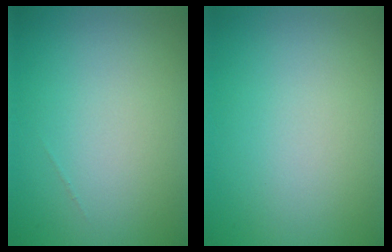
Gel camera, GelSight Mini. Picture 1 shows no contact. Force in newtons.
{"total": 0.0}